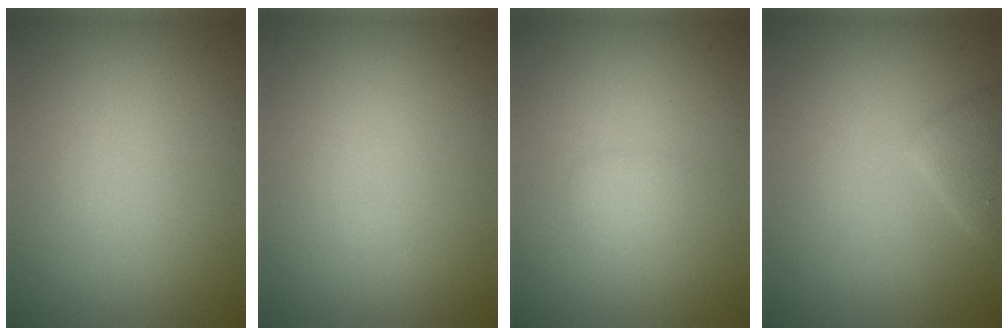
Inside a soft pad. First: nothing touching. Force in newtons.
{"total": 0.0}
{"total": 1.2, "press": 1.2, "slide": 0.1}
{"total": 2.0, "press": 2.0, "slide": 0.1}